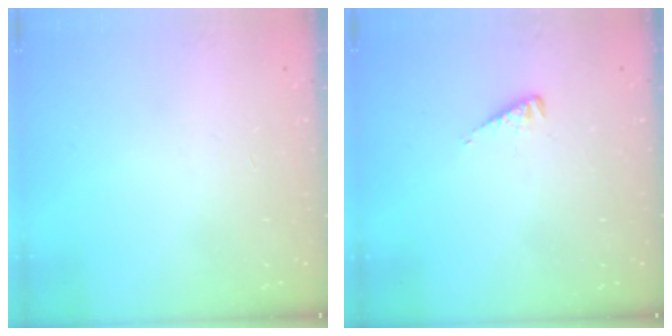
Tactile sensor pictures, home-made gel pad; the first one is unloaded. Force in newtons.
{"total": 3.3, "press": 3.3, "slide": 0.3}